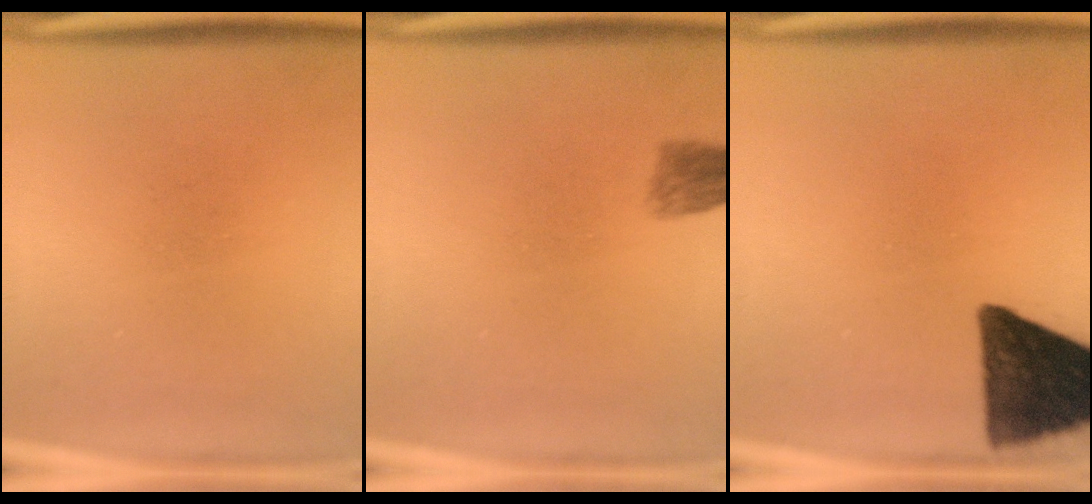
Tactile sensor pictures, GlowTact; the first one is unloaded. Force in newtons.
{"total": 2.9}
{"total": 13.6}